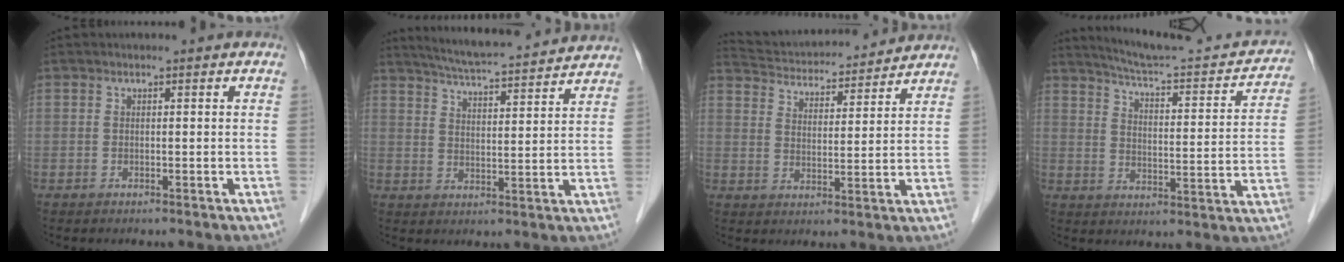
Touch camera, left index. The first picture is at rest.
{"total": 15.9, "force": [14.7, 0.9, 5.9], "torque": [-0.103, 0.019, 0.208]}
{"total": 15.5, "force": [14.8, 2.3, 3.8], "torque": [-0.067, 0.026, 0.222]}
{"total": 19.1, "force": [17.5, 2.1, 7.3], "torque": [-0.101, -0.022, 0.228]}